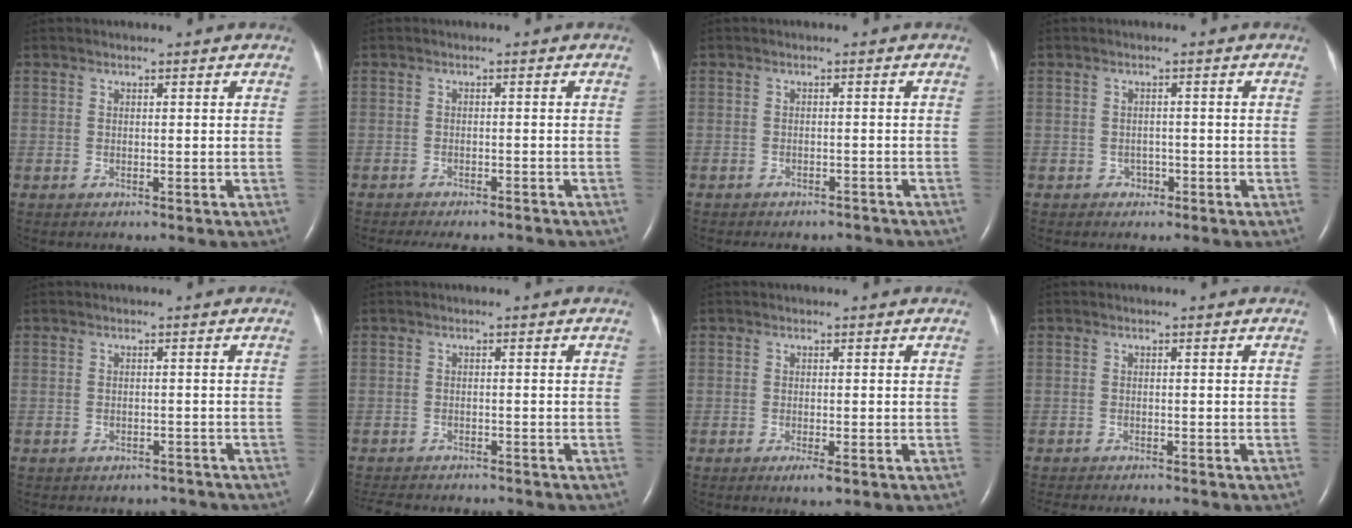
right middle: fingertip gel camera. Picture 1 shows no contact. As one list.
[{"total": 8.5, "force": [-7.6, 2.2, 3.0], "torque": [-0.041, -0.009, -0.094]}, {"total": 6.2, "force": [-5.5, 2.3, 1.5], "torque": [-0.017, 0.003, -0.063]}, {"total": 1.3, "force": [-0.7, 1.1, 0.2], "torque": [0.001, 0.005, -0.011]}, {"total": 4.4, "force": [-3.8, 2.1, 0.4], "torque": [-0.007, 0.011, -0.042]}, {"total": 10.1, "force": [-9.1, 2.7, 3.6], "torque": [-0.065, -0.009, -0.118]}, {"total": 2.1, "force": [-1.1, 0.3, 1.7], "torque": [-0.029, -0.004, -0.017]}, {"total": 7.1, "force": [-6.4, 1.0, 2.9], "torque": [-0.033, -0.010, -0.089]}]